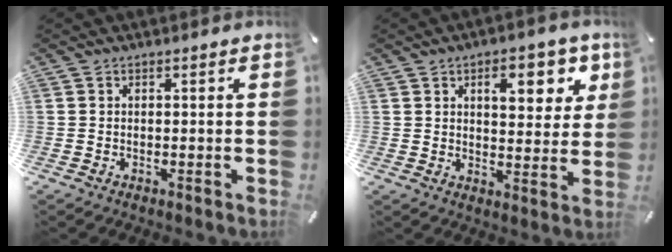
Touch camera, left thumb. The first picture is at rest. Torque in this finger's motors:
{"motor_torque": [0.96, 0.90, 1.45, -0.69, 0.10]}